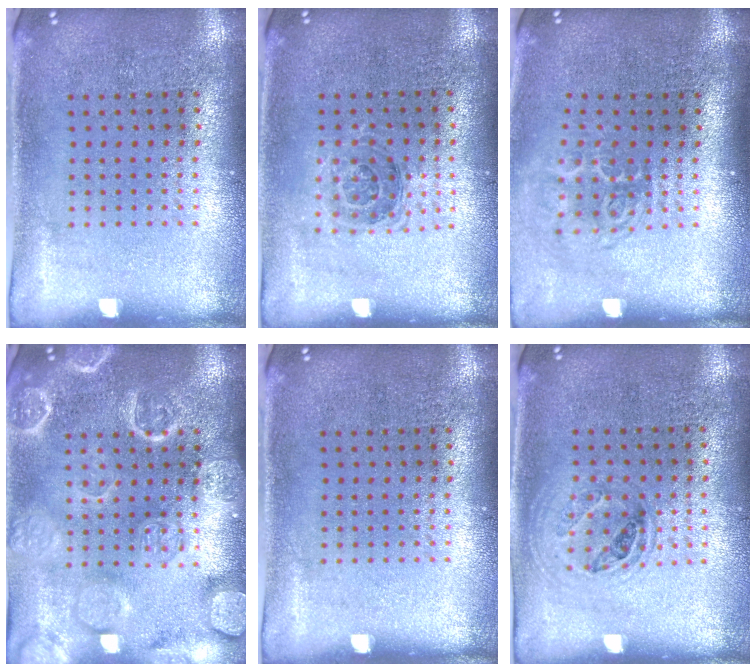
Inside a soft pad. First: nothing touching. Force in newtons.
{"total": 1.1, "press": 1.0, "slide": 0.4}
{"total": 1.7, "press": 1.1, "slide": 1.3}
{"total": 5.5, "press": 5.4, "slide": 0.8}
{"total": 0.0}
{"total": 1.0, "press": 0.9, "slide": 0.3}